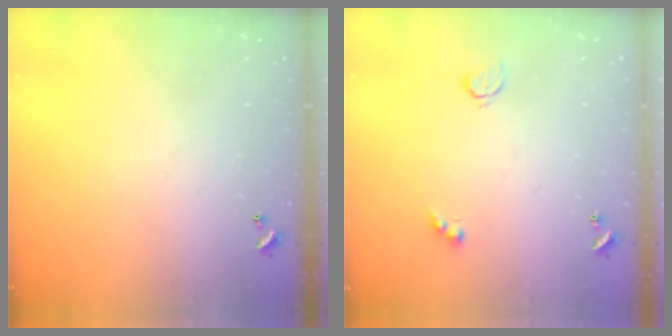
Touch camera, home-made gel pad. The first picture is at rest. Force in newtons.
{"total": 2.5, "press": 2.4, "slide": 0.5}